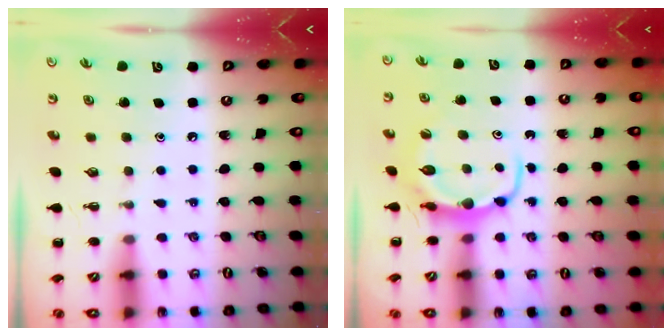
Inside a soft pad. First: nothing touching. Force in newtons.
{"total": 6.2, "press": 6.0, "slide": 1.2}